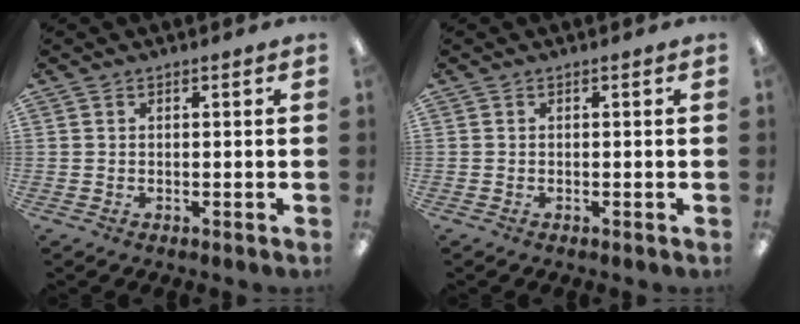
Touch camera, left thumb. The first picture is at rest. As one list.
[{"total": 0.0}]